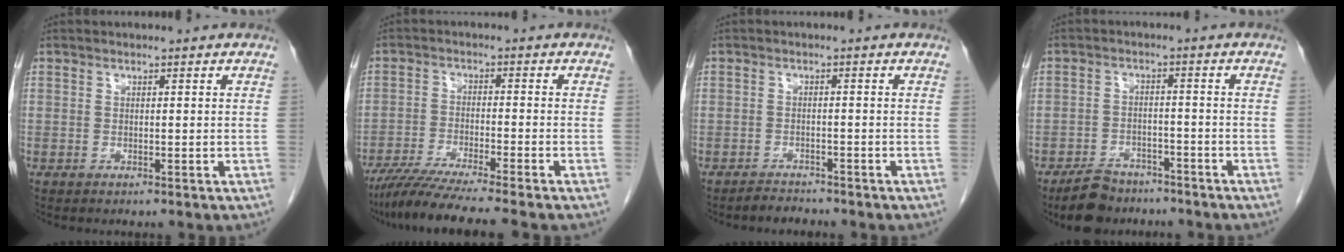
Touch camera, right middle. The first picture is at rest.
{"total": 10.1, "force": [-8.5, -1.3, 5.3], "torque": [-0.075, -0.034, -0.139]}
{"total": 1.9, "force": [-1.8, 0.4, -0.1], "torque": [-0.006, -0.005, -0.027]}
{"total": 6.7, "force": [-5.5, 3.0, 2.2], "torque": [-0.043, -0.005, -0.094]}